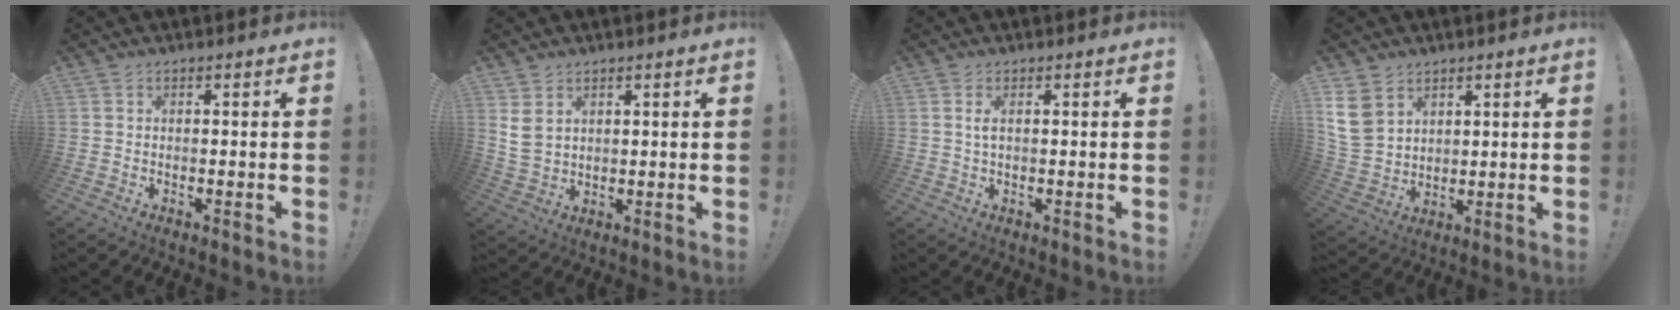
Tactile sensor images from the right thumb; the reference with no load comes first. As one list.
[{"total": 5.7, "force": [2.8, 3.9, 3.1], "torque": [-0.053, -0.012, 0.054]}, {"total": 1.9, "force": [0.4, 0.4, 1.8], "torque": [-0.043, 0.005, 0.006]}, {"total": 10.3, "force": [5.6, 7.3, 4.5], "torque": [-0.100, -0.022, 0.115]}]